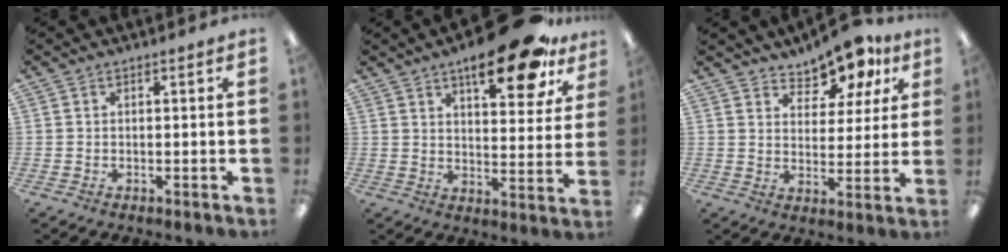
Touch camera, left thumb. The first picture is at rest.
{"total": 17.2, "force": [11.3, 5.9, 11.5], "torque": [-0.152, -0.065, 0.179]}
{"total": 10.6, "force": [9.1, 4.2, 3.5], "torque": [-0.056, -0.065, 0.168]}